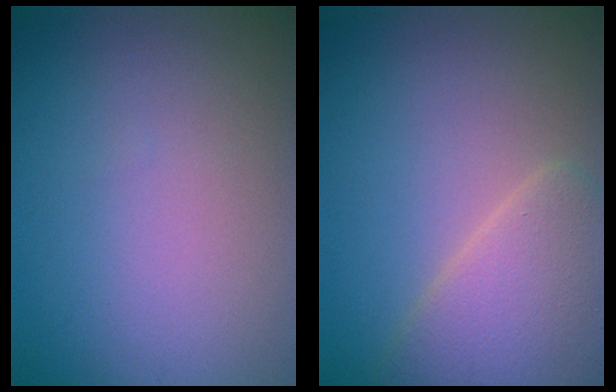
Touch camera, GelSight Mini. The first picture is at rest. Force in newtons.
{"total": 5.1, "press": 5.1, "slide": 0.6}